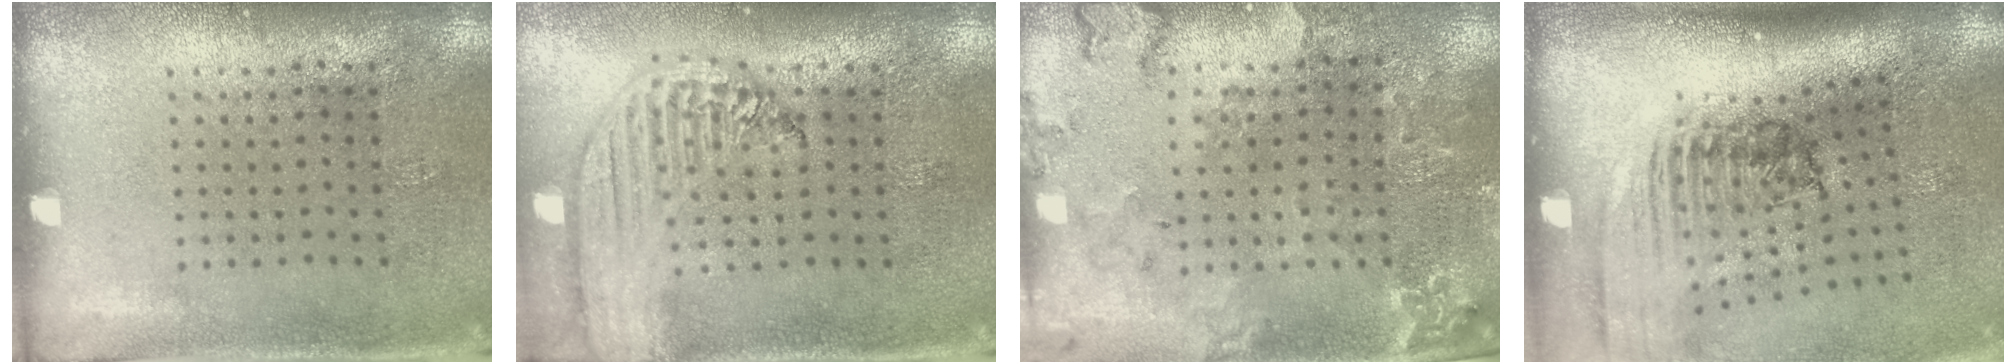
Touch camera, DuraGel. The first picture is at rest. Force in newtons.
{"total": 2.5, "press": 2.1, "slide": 1.4}
{"total": 0.5, "press": 0.5, "slide": 0.2}
{"total": 2.4, "press": 1.6, "slide": 1.7}